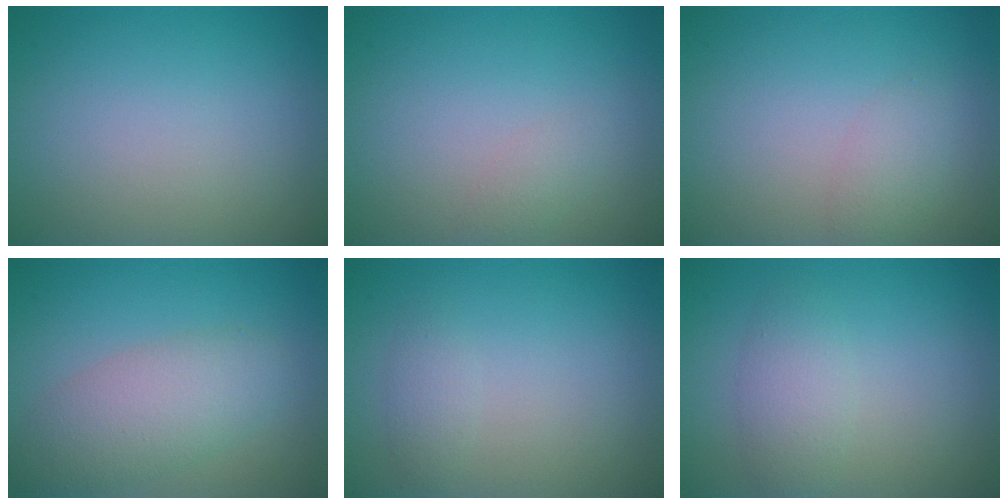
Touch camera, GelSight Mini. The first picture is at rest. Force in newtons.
{"total": 1.0, "press": 1.0, "slide": 0.1}
{"total": 1.7, "press": 1.7, "slide": 0.0}
{"total": 4.7, "press": 4.7, "slide": 0.3}
{"total": 1.1, "press": 1.1, "slide": 0.0}
{"total": 2.5, "press": 2.5, "slide": 0.1}